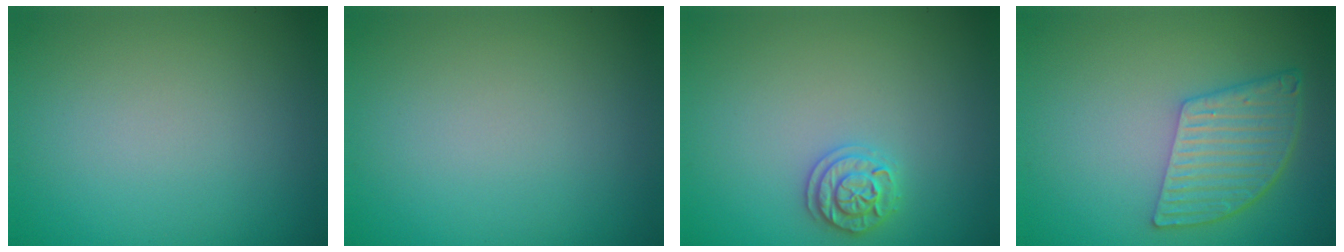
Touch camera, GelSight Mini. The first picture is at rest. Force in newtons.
{"total": 0.0}
{"total": 1.9, "press": 1.9, "slide": 0.2}
{"total": 5.5, "press": 4.0, "slide": 3.7}